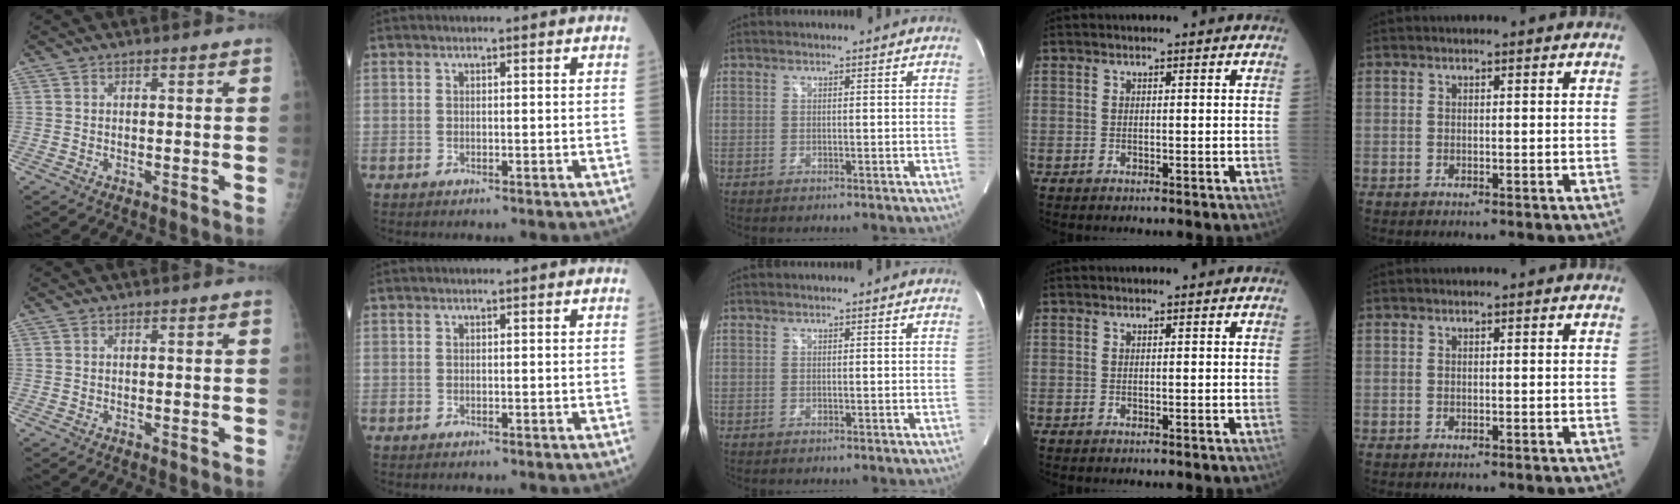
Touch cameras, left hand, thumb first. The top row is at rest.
{}